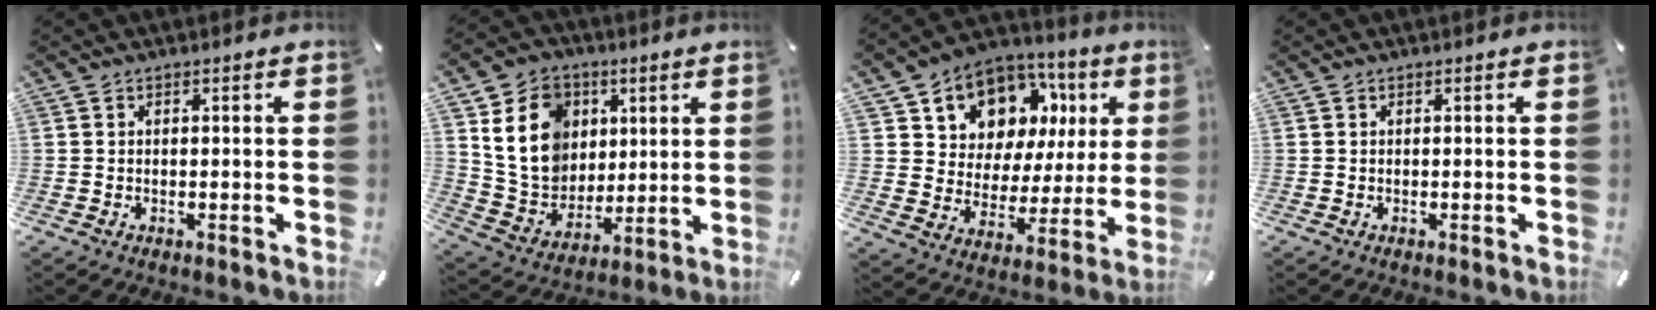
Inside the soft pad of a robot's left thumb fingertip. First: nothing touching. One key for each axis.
{"total": 16.4, "fx": 4.6, "fy": 13.9, "fz": 7.5, "tx": -0.149, "ty": -0.003, "tz": 0.092}
{"total": 10.5, "fx": 6.6, "fy": 7.9, "fz": 1.9, "tx": -0.045, "ty": -0.065, "tz": 0.122}
{"total": 0.0}